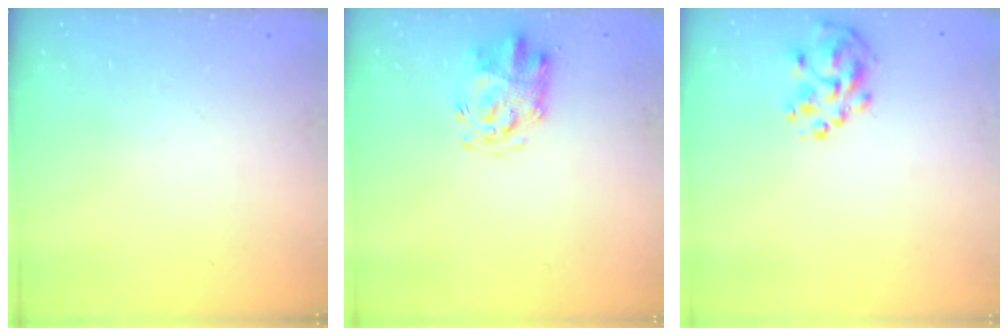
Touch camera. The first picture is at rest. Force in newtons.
{"total": 4.1, "press": 4.1, "slide": 0.7}
{"total": 6.1, "press": 5.9, "slide": 1.7}